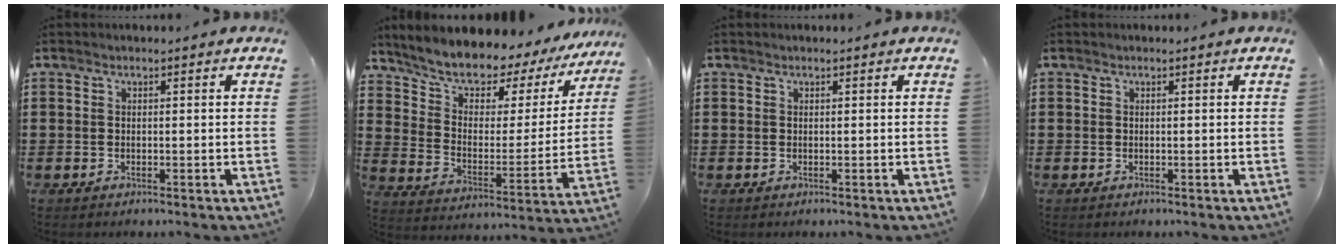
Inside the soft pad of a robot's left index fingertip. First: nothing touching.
{"total": 6.5, "force": [6.0, 2.0, 1.2], "torque": [-0.058, -0.057, 0.099]}
{"total": 0.0}
{"total": 0.0}